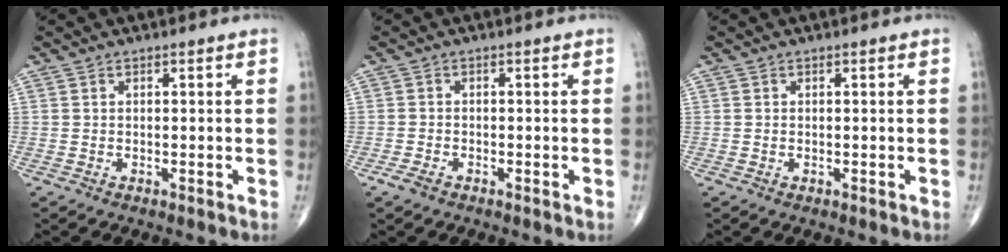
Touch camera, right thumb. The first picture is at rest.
{"total": 2.0, "force": [-1.2, 1.0, 1.1], "torque": [-0.030, 0.002, -0.024]}
{"total": 0.0}